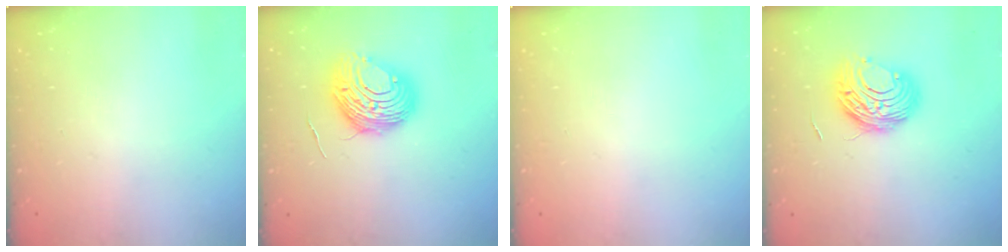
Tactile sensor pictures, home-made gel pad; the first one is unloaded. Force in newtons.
{"total": 10.8, "press": 10.8, "slide": 1.1}
{"total": 0.0}
{"total": 10.4, "press": 10.3, "slide": 1.0}